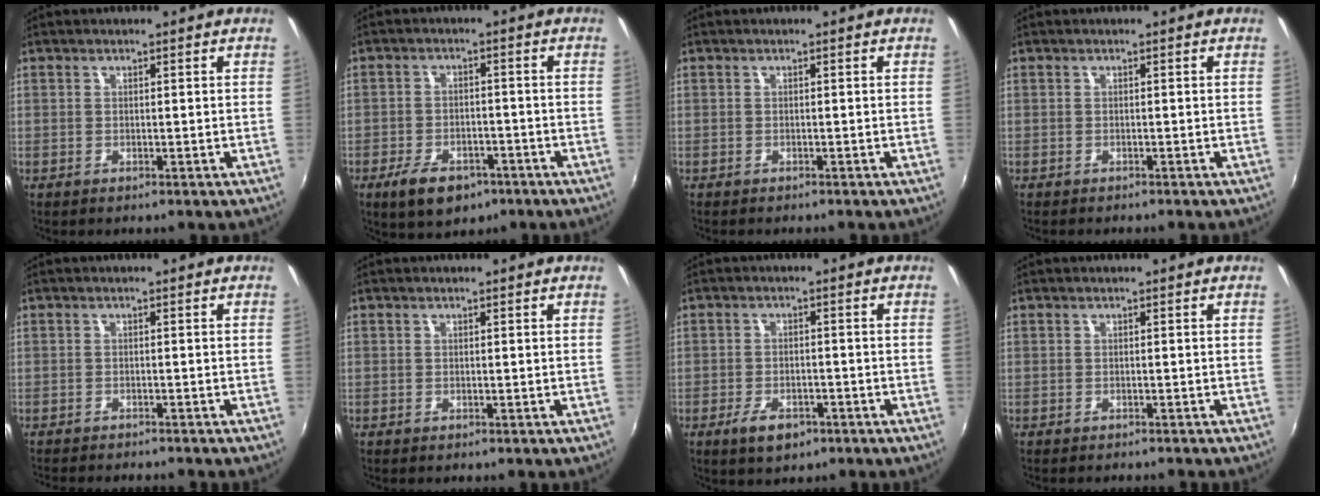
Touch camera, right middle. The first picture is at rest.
{"total": 8.9, "force": [-5.5, 4.8, 5.0], "torque": [-0.118, -0.009, -0.084]}
{"total": 1.0, "force": [-0.9, 0.2, 0.2], "torque": [-0.007, -0.004, -0.014]}
{"total": 1.2, "force": [-1.1, 0.2, 0.3], "torque": [-0.010, -0.007, -0.017]}
{"total": 5.6, "force": [-5.2, 0.6, 2.0], "torque": [-0.050, -0.015, -0.080]}
{"total": 0.0}
{"total": 5.4, "force": [-3.2, 2.7, 3.3], "torque": [-0.078, -0.005, -0.052]}
{"total": 2.5, "force": [-2.3, 0.4, 0.9], "torque": [-0.023, -0.011, -0.035]}